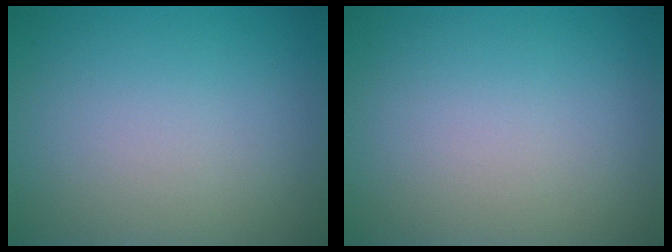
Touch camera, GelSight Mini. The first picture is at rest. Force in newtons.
{"total": 0.0}